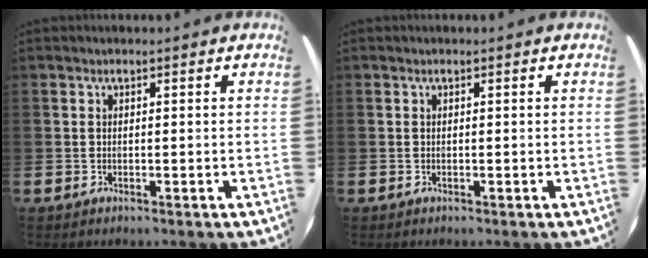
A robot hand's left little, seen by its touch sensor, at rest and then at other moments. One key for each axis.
{"total": 0.0}